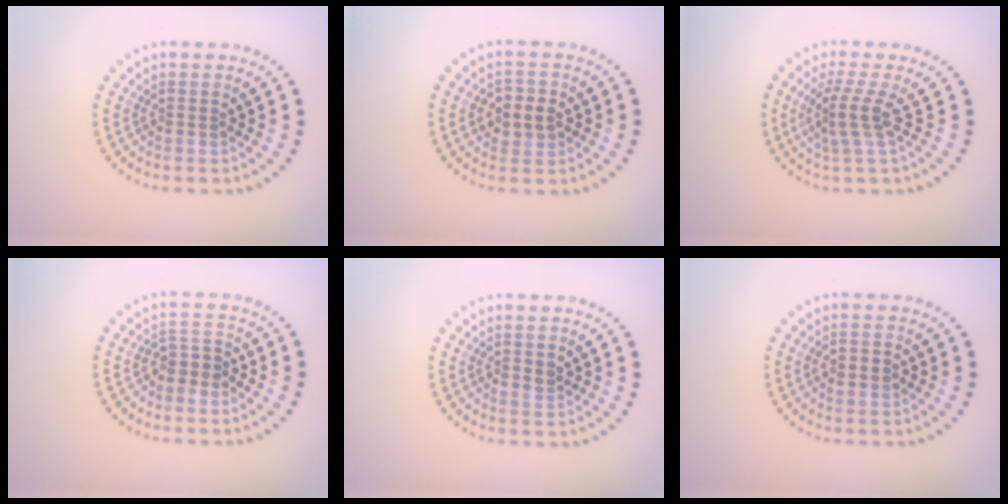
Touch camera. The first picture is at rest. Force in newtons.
{"total": 2.6, "press": 2.6, "slide": 0.3}
{"total": 2.9, "press": 2.1, "slide": 2.0}
{"total": 1.8, "press": 1.4, "slide": 1.2}
{"total": 0.7, "press": 0.7, "slide": 0.3}
{"total": 1.5, "press": 1.5, "slide": 0.1}